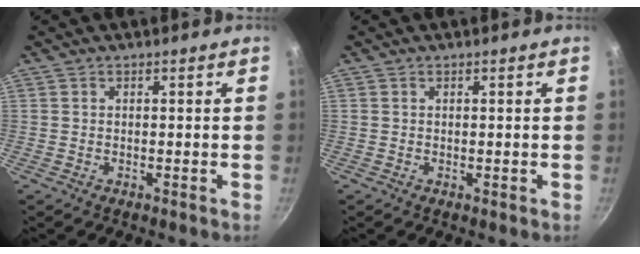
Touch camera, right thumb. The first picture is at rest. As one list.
[{"total": 0.0}]